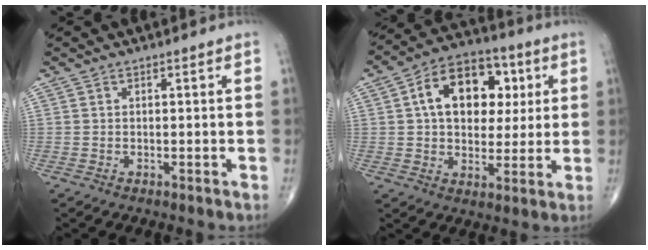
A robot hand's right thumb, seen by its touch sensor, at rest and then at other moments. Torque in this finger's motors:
{"motor_torque": [0.71, 3.44, 0.98, 0.02, 0.08]}